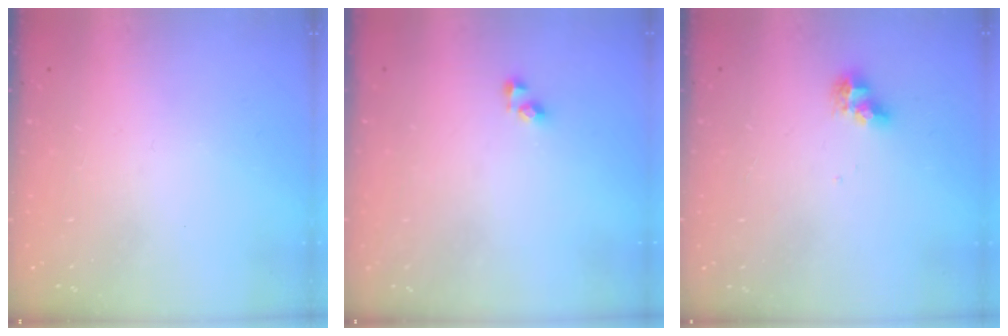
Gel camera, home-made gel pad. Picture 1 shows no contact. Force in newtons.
{"total": 3.7, "press": 3.7, "slide": 0.1}
{"total": 7.8, "press": 7.7, "slide": 0.9}